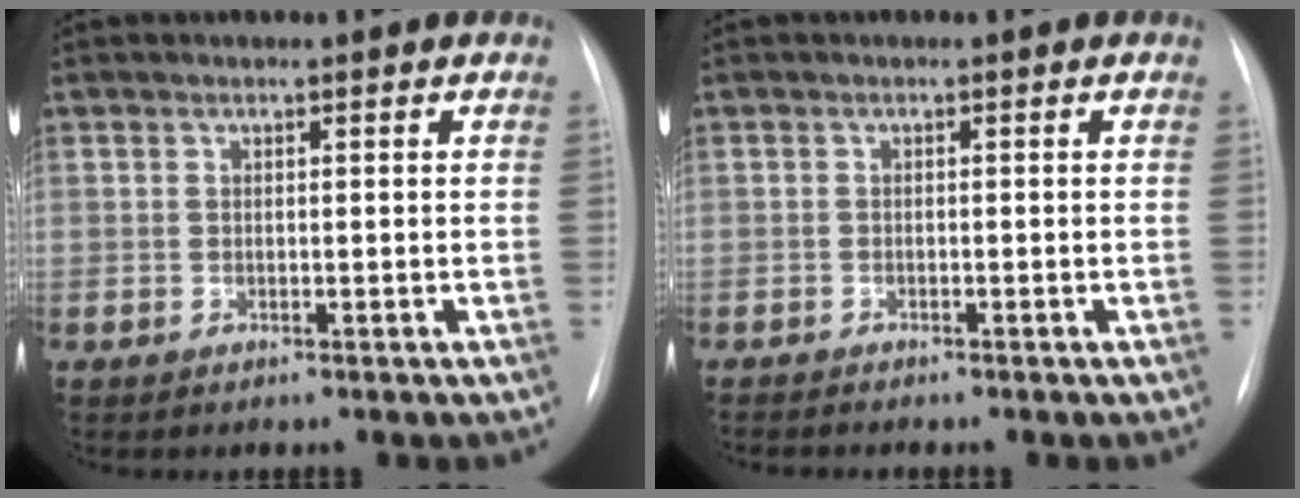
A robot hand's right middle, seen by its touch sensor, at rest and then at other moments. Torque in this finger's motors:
{"motor_torque": [0.99, -1.14, -0.01, 0.00]}